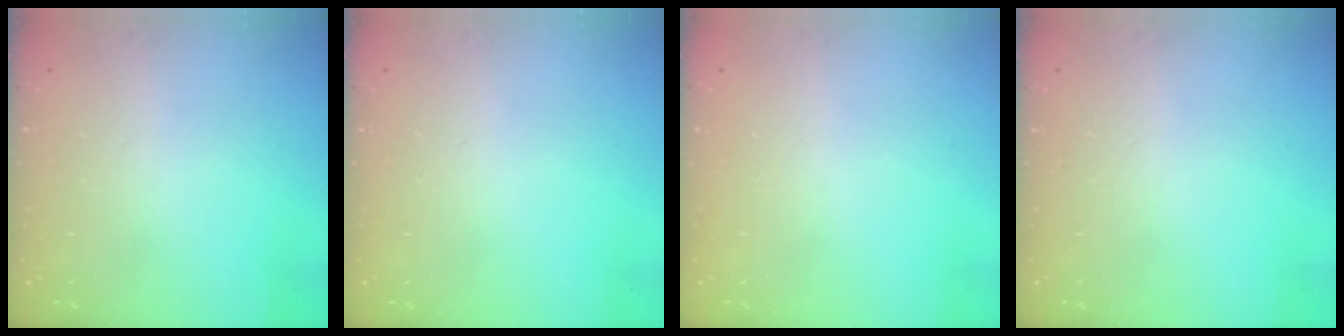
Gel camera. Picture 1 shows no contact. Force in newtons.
{"total": 0.0}
{"total": 0.0}
{"total": 0.0}